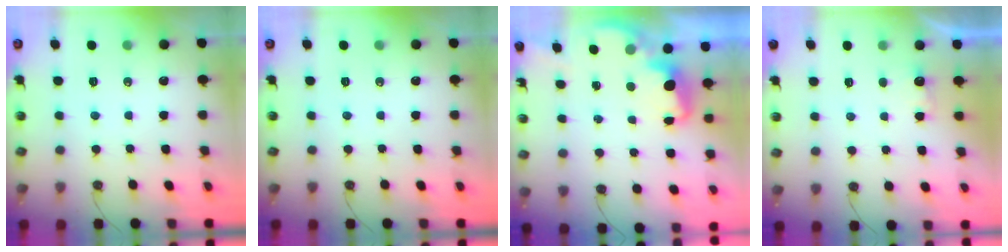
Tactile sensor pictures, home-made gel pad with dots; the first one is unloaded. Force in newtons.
{"total": 0.0}
{"total": 2.3, "press": 2.2, "slide": 0.6}
{"total": 2.4, "press": 2.2, "slide": 0.8}